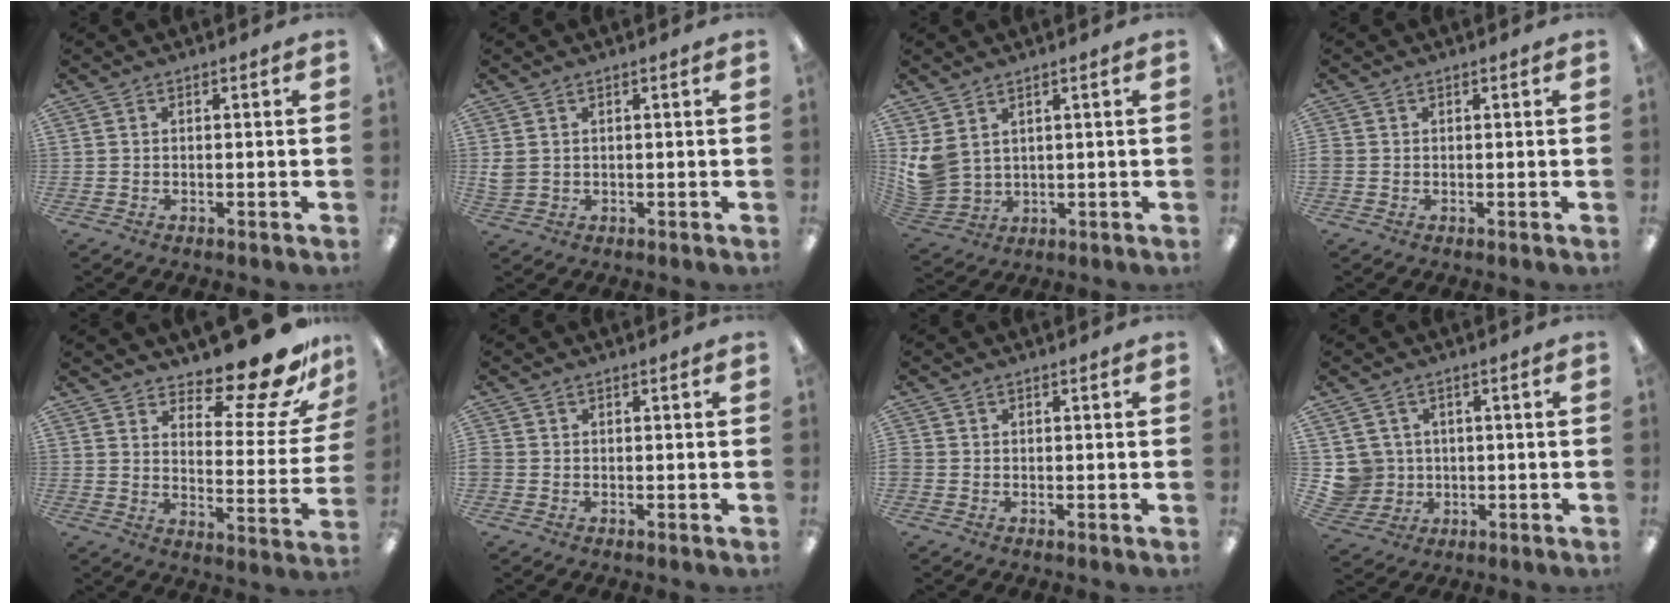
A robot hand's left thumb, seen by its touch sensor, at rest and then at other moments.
{"total": 2.3, "force": [0.7, 1.9, 1.1], "torque": [-0.023, 0.002, 0.014]}
{"total": 6.7, "force": [3.0, 4.9, 3.4], "torque": [-0.093, -0.011, 0.061]}
{"total": 0.9, "force": [0.0, 0.8, 0.2], "torque": [-0.003, 0.003, 0.000]}
{"total": 17.5, "force": [14.0, 5.2, 9.0], "torque": [-0.111, -0.112, 0.229]}
{"total": 1.0, "force": [-0.1, 0.9, 0.2], "torque": [-0.002, 0.003, -0.002]}
{"total": 0.7, "force": [0.0, 0.7, 0.1], "torque": [0.000, 0.003, 0.000]}
{"total": 5.7, "force": [1.2, 5.5, 0.3], "torque": [-0.027, 0.003, 0.029]}